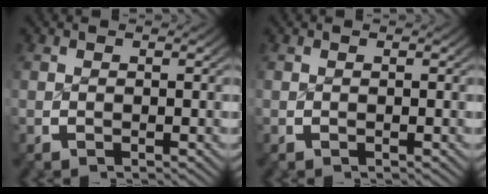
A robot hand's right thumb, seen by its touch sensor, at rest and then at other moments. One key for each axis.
{"total": 0.0}